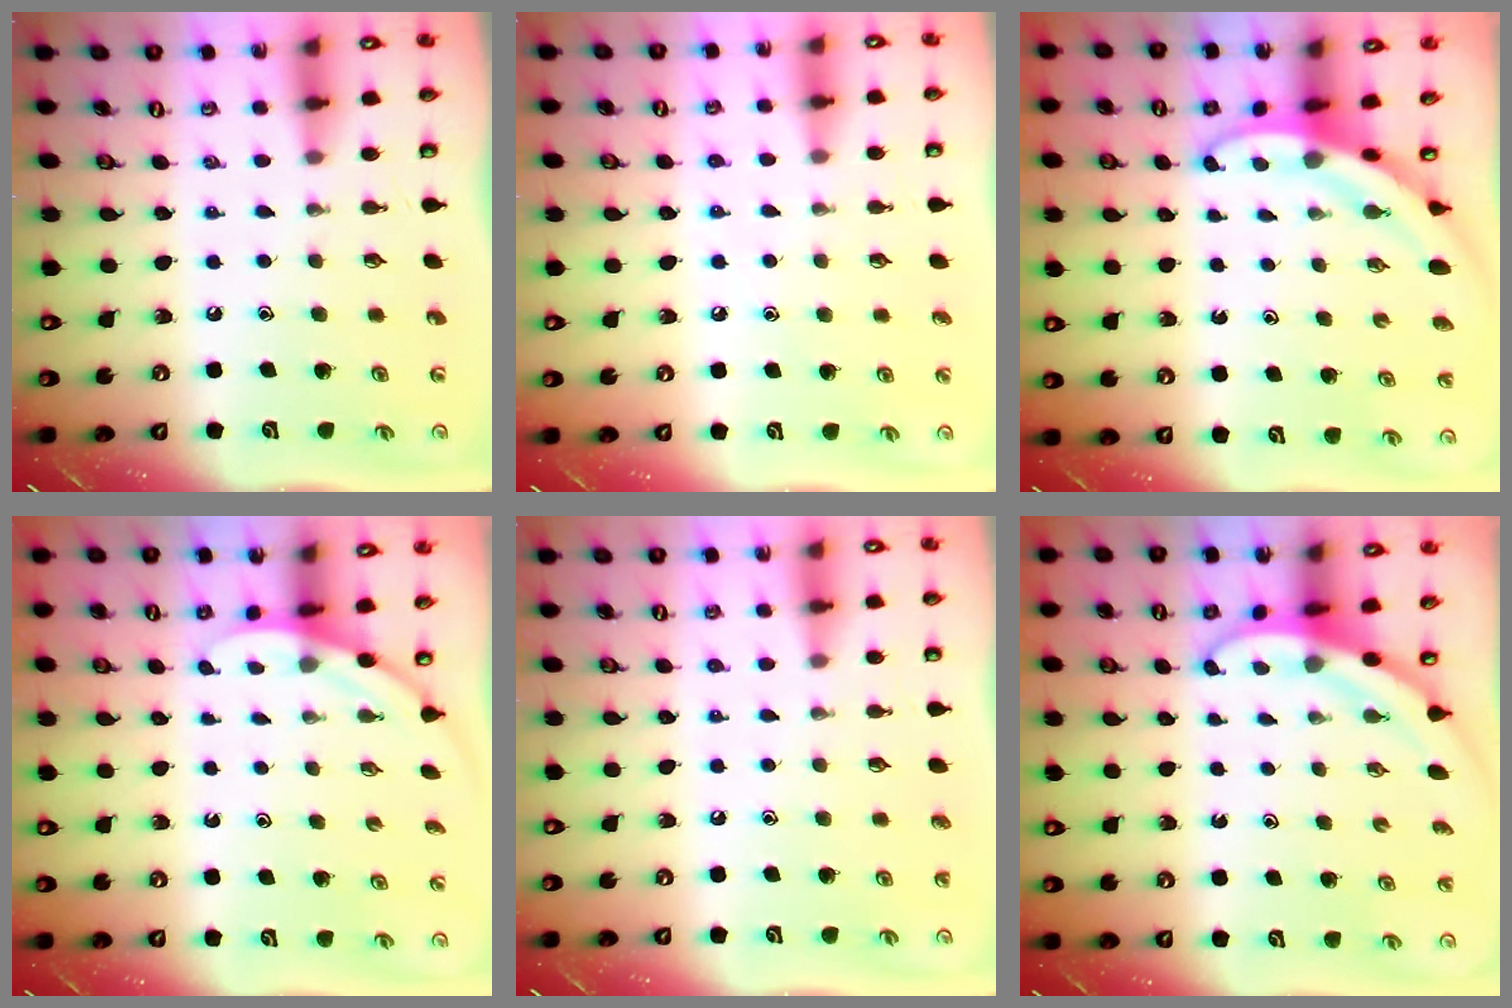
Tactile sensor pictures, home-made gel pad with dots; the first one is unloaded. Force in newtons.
{"total": 3.3, "press": 3.3, "slide": 0.5}
{"total": 4.0, "press": 4.0, "slide": 0.2}
{"total": 2.8, "press": 2.8, "slide": 0.1}
{"total": 1.7, "press": 1.7, "slide": 0.2}
{"total": 3.2, "press": 3.2, "slide": 0.2}